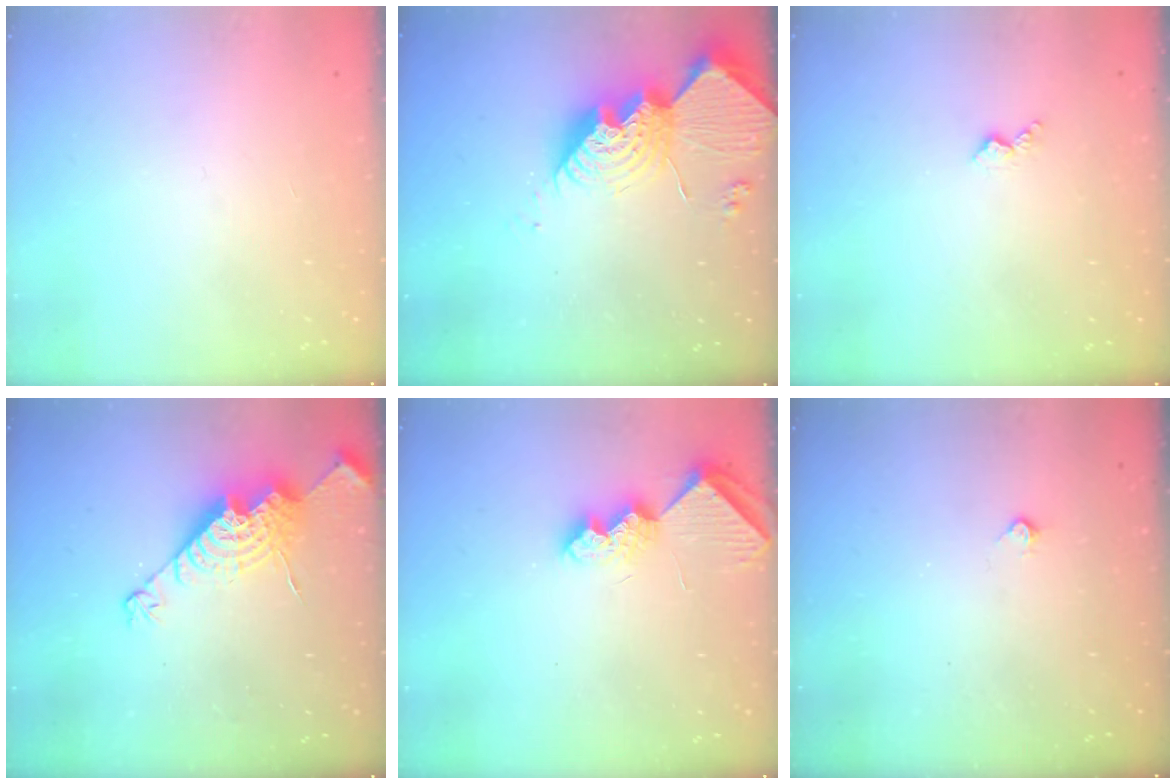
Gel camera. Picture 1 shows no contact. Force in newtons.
{"total": 19.5, "press": 19.4, "slide": 1.7}
{"total": 2.7, "press": 2.6, "slide": 0.5}
{"total": 14.7, "press": 14.7, "slide": 1.2}
{"total": 8.4, "press": 8.4, "slide": 0.4}
{"total": 2.2, "press": 2.2, "slide": 0.4}